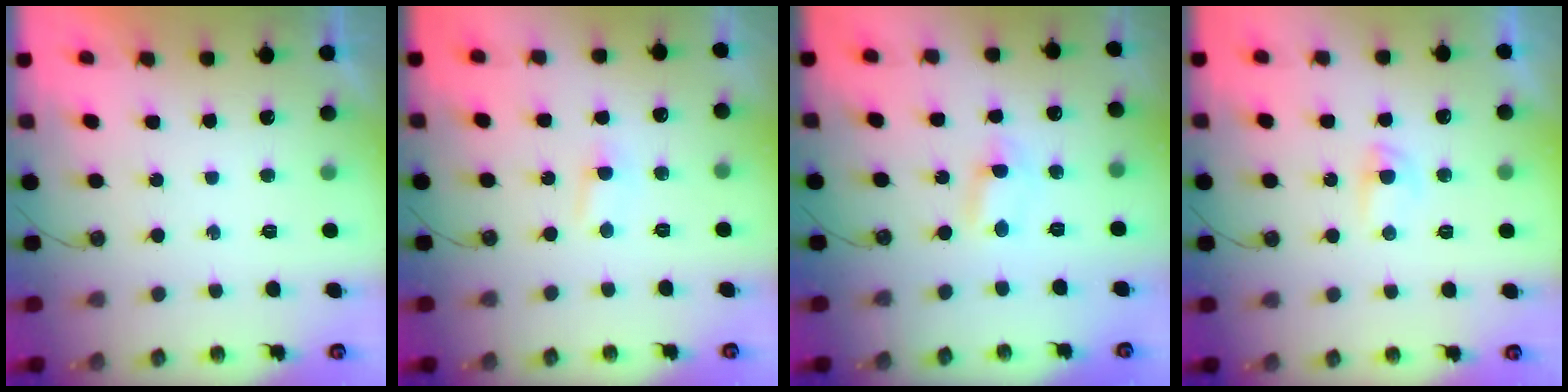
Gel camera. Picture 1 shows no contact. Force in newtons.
{"total": 2.8, "press": 2.7, "slide": 0.6}
{"total": 1.6, "press": 1.5, "slide": 0.2}
{"total": 2.7, "press": 2.6, "slide": 0.4}